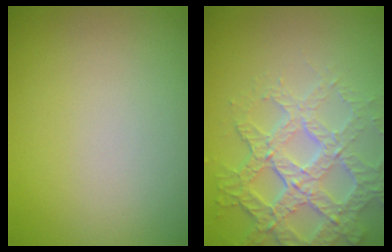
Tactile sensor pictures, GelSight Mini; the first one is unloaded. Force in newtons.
{"total": 7.2, "press": 5.1, "slide": 5.0}